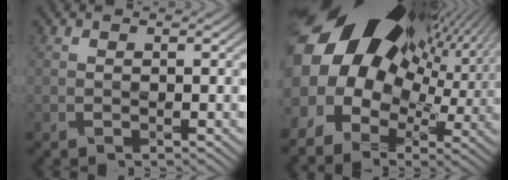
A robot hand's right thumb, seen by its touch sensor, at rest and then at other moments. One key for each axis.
{"total": 19.7, "fx": 6.4, "fy": 12.7, "fz": 13.7, "tx": -0.255, "ty": 0.001, "tz": 0.116}